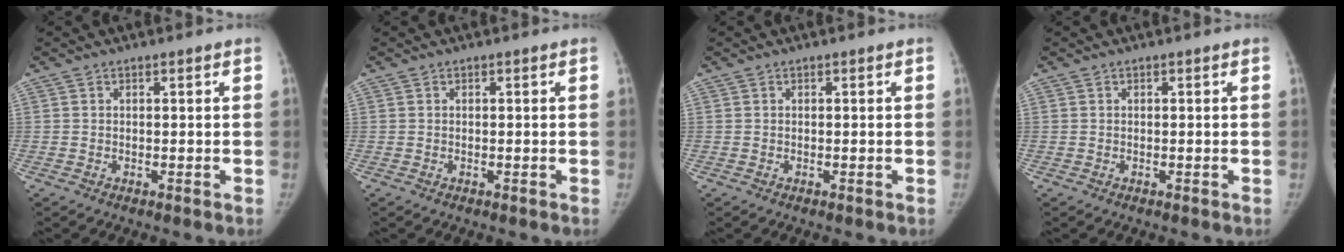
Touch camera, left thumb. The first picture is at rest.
{"total": 0.0}
{"total": 0.0}
{"total": 0.0}